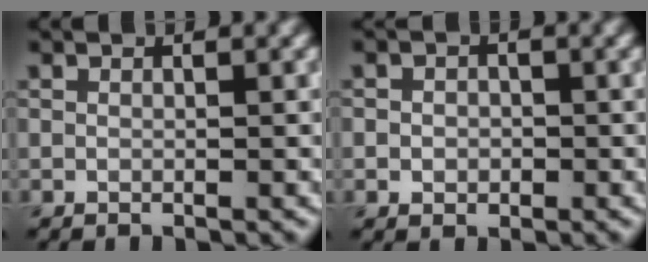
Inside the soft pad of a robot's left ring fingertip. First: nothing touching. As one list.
[{"total": 1.7, "force": [-0.2, 1.5, 0.8], "torque": [-0.003, -0.002, -0.008]}]